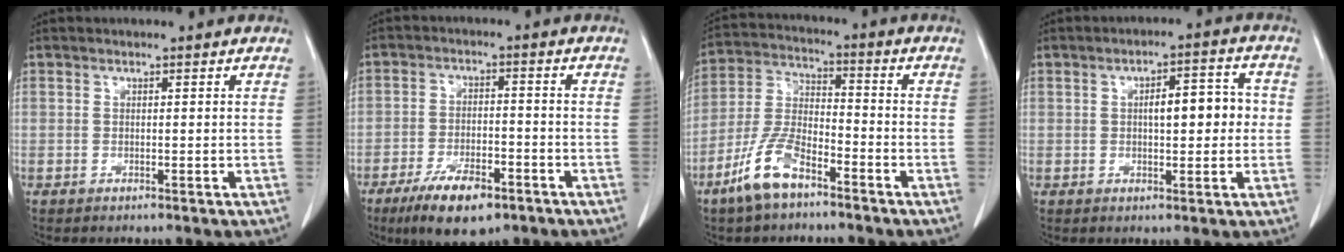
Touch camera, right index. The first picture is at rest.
{"total": 9.4, "force": [-6.0, 3.2, 6.5], "torque": [-0.116, -0.010, -0.098]}
{"total": 10.3, "force": [-6.8, 3.4, 6.9], "torque": [-0.160, -0.005, -0.136]}
{"total": 6.6, "force": [0.4, 2.3, 6.1], "torque": [-0.089, 0.024, 0.006]}